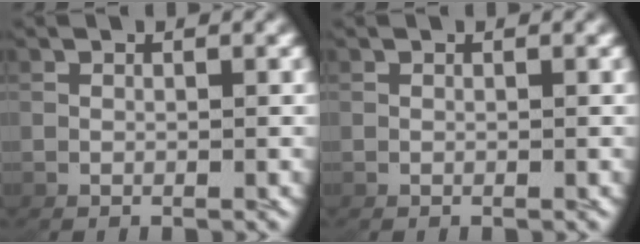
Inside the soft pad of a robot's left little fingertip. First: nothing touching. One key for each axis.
{"total": 0.0}